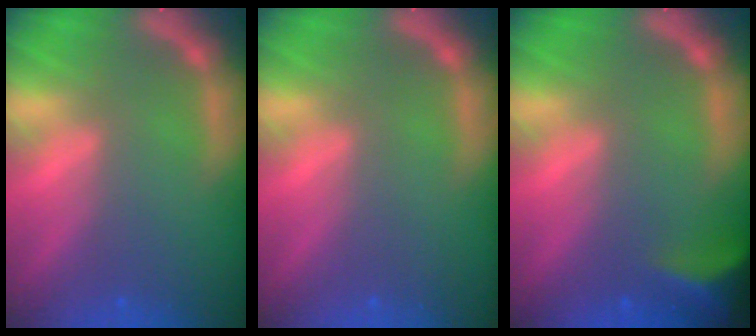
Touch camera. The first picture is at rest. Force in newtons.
{"total": 0.0}
{"total": 5.4}